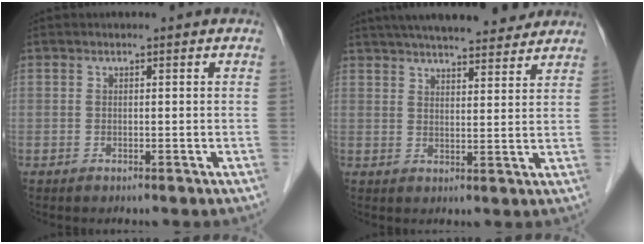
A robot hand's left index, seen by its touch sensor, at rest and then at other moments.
{"total": 16.9, "force": [14.6, 3.2, 7.9], "torque": [-0.125, 0.032, 0.205]}